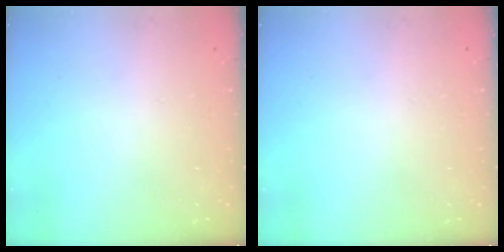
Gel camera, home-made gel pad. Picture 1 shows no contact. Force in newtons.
{"total": 0.0}